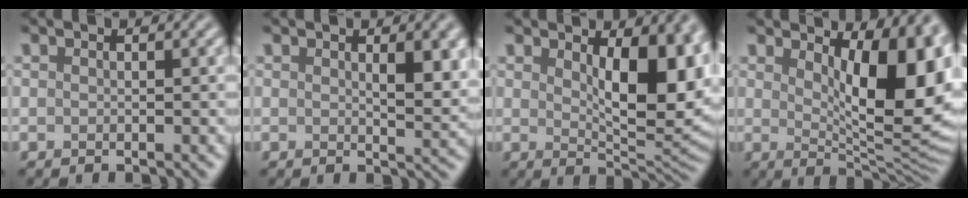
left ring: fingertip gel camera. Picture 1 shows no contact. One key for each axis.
{"total": 3.3, "fx": 1.1, "fy": 1.0, "fz": 2.9, "tx": -0.039, "ty": -0.005, "tz": 0.020}
{"total": 9.4, "fx": 2.4, "fy": 4.0, "fz": 8.1, "tx": -0.112, "ty": -0.004, "tz": 0.040}
{"total": 11.4, "fx": 3.1, "fy": 4.2, "fz": 10.2, "tx": -0.116, "ty": -0.010, "tz": 0.050}